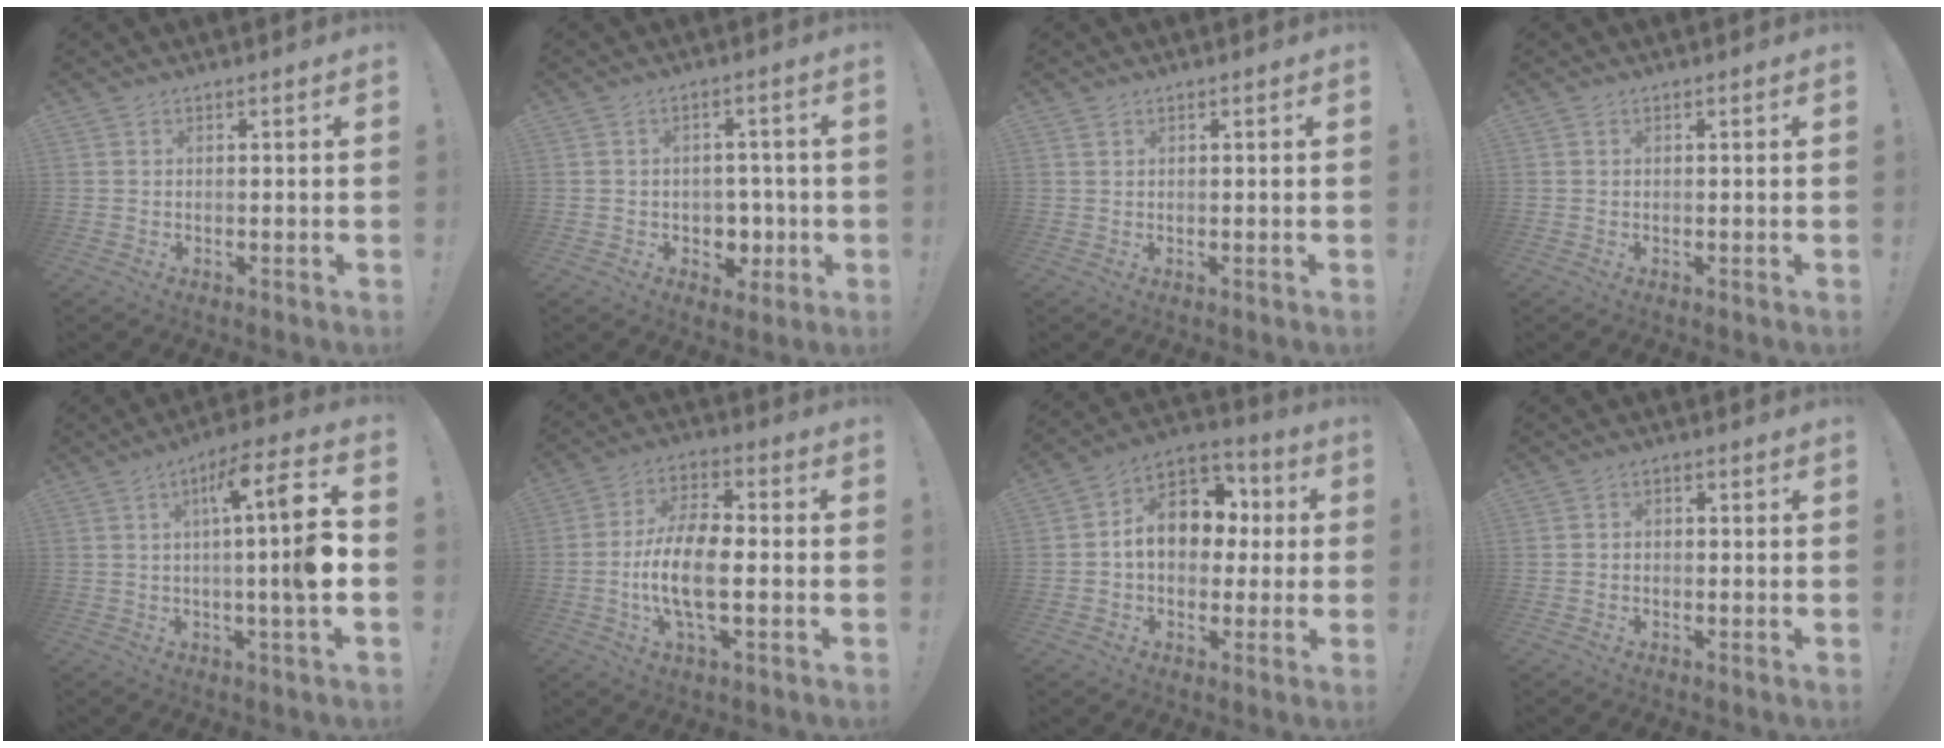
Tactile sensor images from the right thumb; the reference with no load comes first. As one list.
[{"total": 7.9, "force": [-1.2, 7.3, 2.8], "torque": [-0.034, 0.010, -0.009]}, {"total": 0.9, "force": [0.7, 0.2, 0.6], "torque": [-0.012, -0.001, 0.013]}, {"total": 0.0}, {"total": 14.5, "force": [-0.3, 0.8, 14.5], "torque": [-0.215, 0.004, -0.021]}, {"total": 14.0, "force": [-2.9, 6.3, 12.1], "torque": [-0.245, 0.007, -0.055]}, {"total": 14.5, "force": [1.8, 11.1, 9.1], "torque": [-0.132, 0.013, 0.043]}, {"total": 2.1, "force": [-1.5, 1.3, 0.8], "torque": [-0.017, 0.013, -0.026]}]